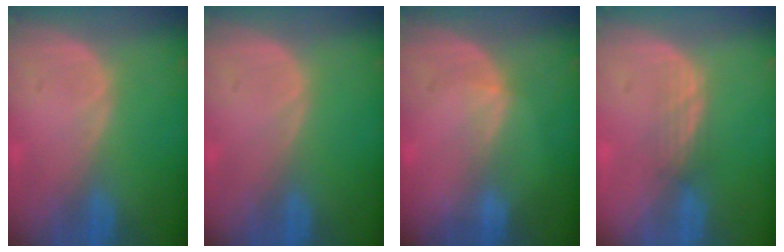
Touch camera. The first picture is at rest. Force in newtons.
{"total": 0.0}
{"total": 1.7, "press": 1.3, "slide": 1.1}
{"total": 2.1, "press": 2.1, "slide": 0.2}